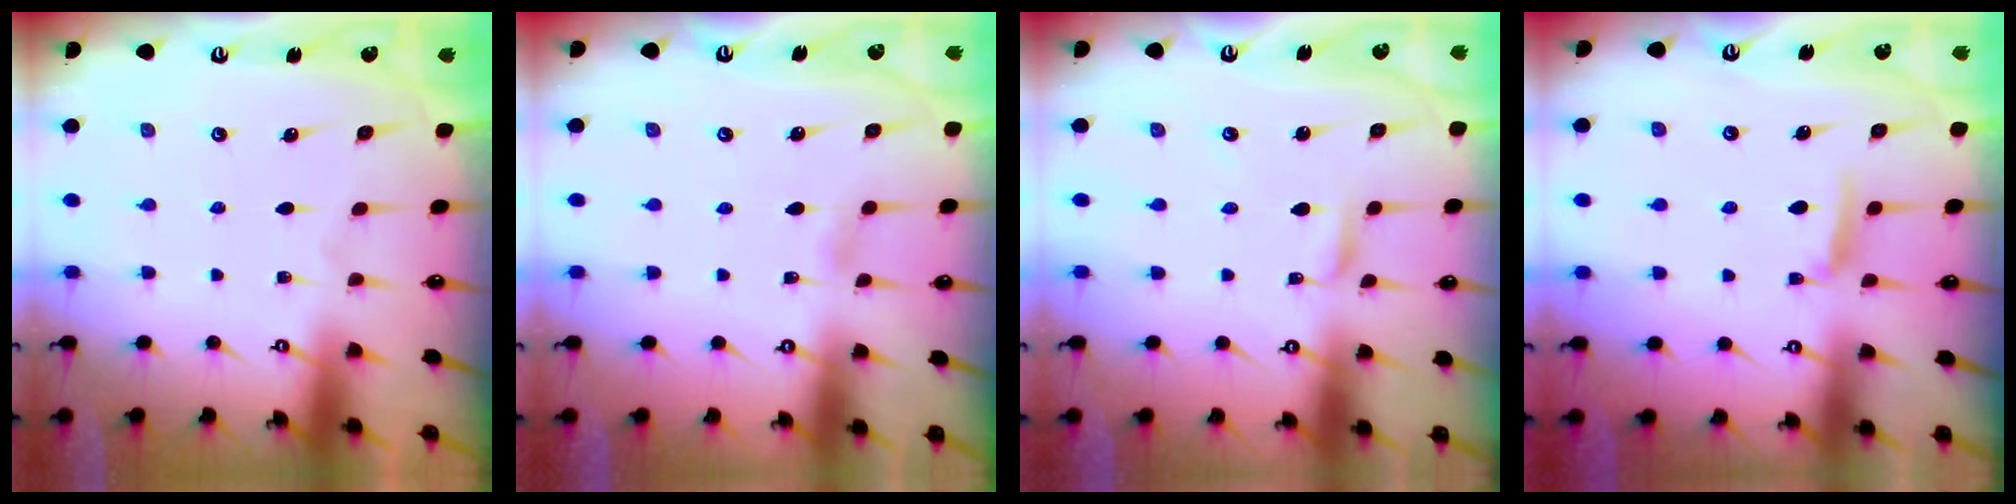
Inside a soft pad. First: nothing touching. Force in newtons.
{"total": 3.4, "press": 3.4, "slide": 0.3}
{"total": 1.7, "press": 1.7, "slide": 0.1}
{"total": 6.2, "press": 6.1, "slide": 0.8}